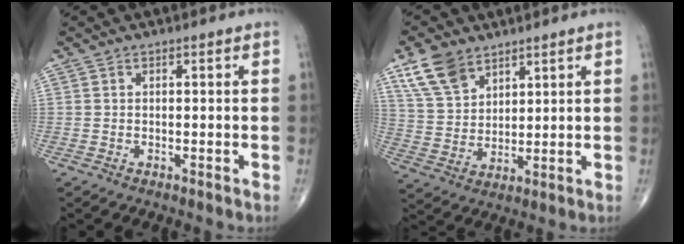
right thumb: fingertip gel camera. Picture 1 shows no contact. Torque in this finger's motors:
{"motor_torque": [-0.67, 0.96, 0.06, 0.15, 0.08]}